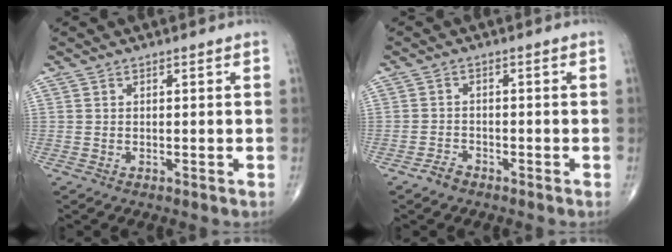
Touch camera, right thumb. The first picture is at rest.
{"total": 2.1, "force": [-1.7, 1.1, 0.6], "torque": [-0.014, 0.006, -0.032]}